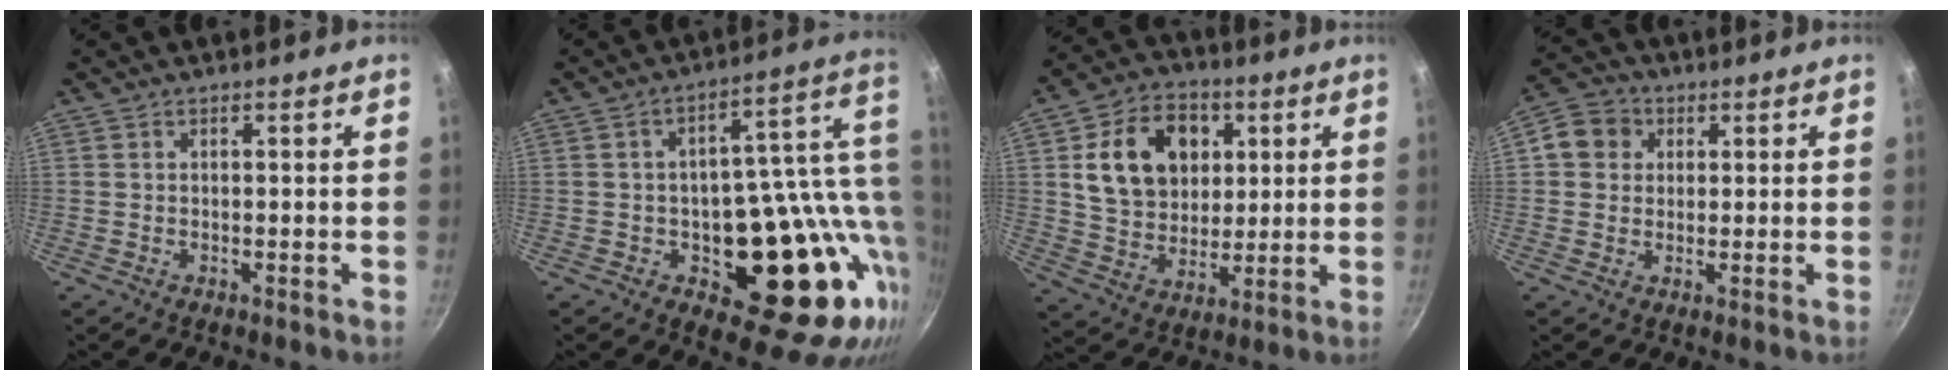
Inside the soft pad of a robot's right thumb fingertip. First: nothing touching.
{"total": 22.9, "force": [0.4, 13.3, 18.6], "torque": [-0.204, 0.000, 0.018]}
{"total": 16.7, "force": [4.4, 12.7, 9.9], "torque": [-0.137, -0.001, 0.075]}
{"total": 6.6, "force": [1.7, 5.9, 2.5], "torque": [-0.009, 0.009, 0.015]}